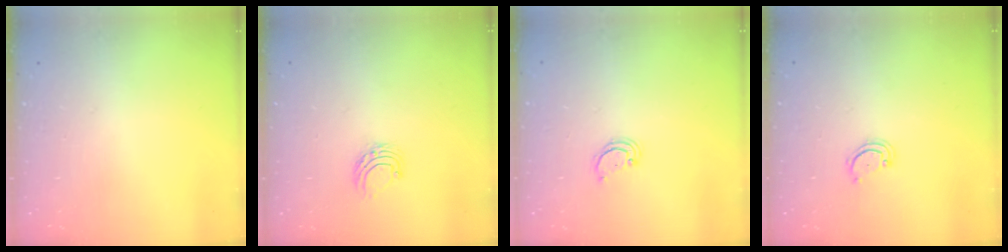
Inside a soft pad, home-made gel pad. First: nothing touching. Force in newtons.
{"total": 4.9, "press": 4.9, "slide": 0.4}
{"total": 2.2, "press": 2.2, "slide": 0.2}
{"total": 2.6, "press": 2.6, "slide": 0.3}